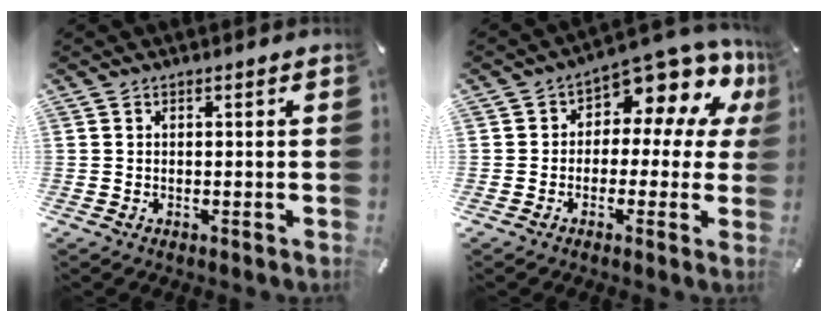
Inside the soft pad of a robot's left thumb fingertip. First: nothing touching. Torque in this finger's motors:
{"motor_torque": [0.66, 0.81, 0.65, 0.45, 0.07]}